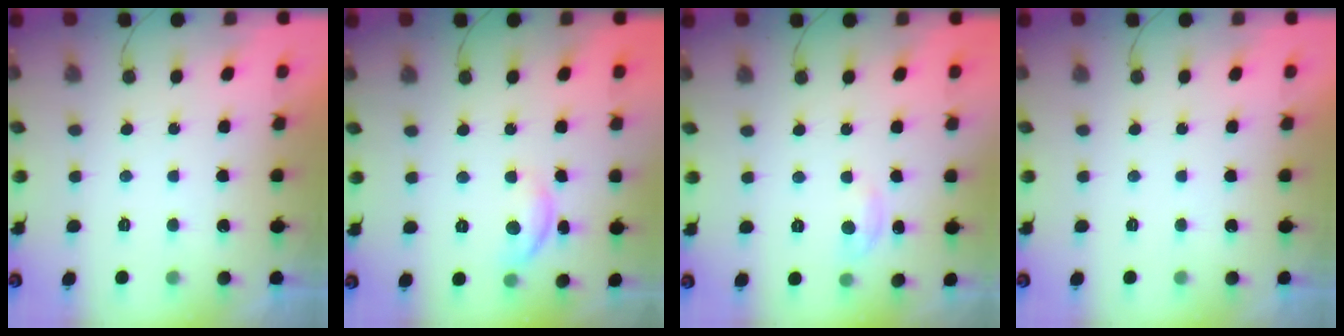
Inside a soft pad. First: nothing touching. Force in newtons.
{"total": 7.7, "press": 7.7, "slide": 0.7}
{"total": 2.7, "press": 2.7, "slide": 0.4}
{"total": 0.0}